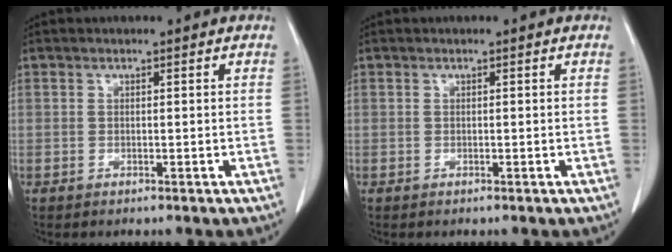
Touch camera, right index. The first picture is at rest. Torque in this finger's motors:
{"motor_torque": [0.00, 0.04, -0.02, -0.01]}